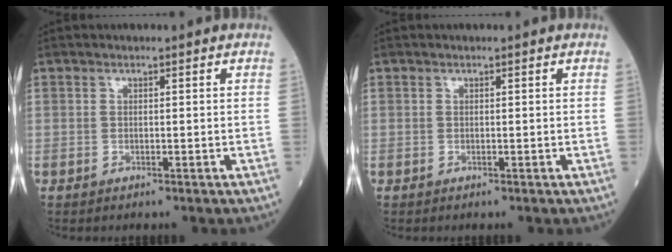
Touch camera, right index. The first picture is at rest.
{"total": 0.0}